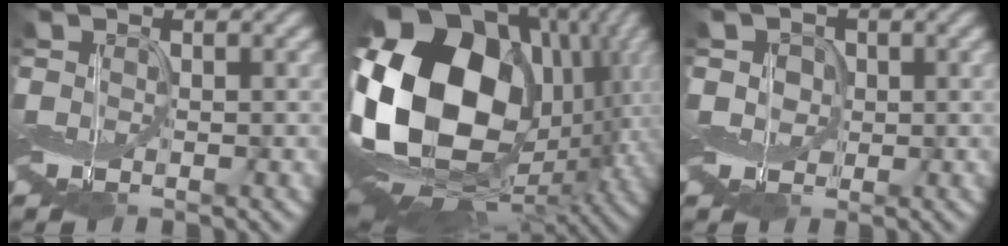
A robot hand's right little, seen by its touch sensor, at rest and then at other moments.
{"total": 19.3, "force": [1.4, 14.3, 13.0], "torque": [-0.266, 0.002, 0.038]}
{"total": 2.3, "force": [-0.1, 2.0, 1.1], "torque": [-0.027, 0.008, -0.007]}